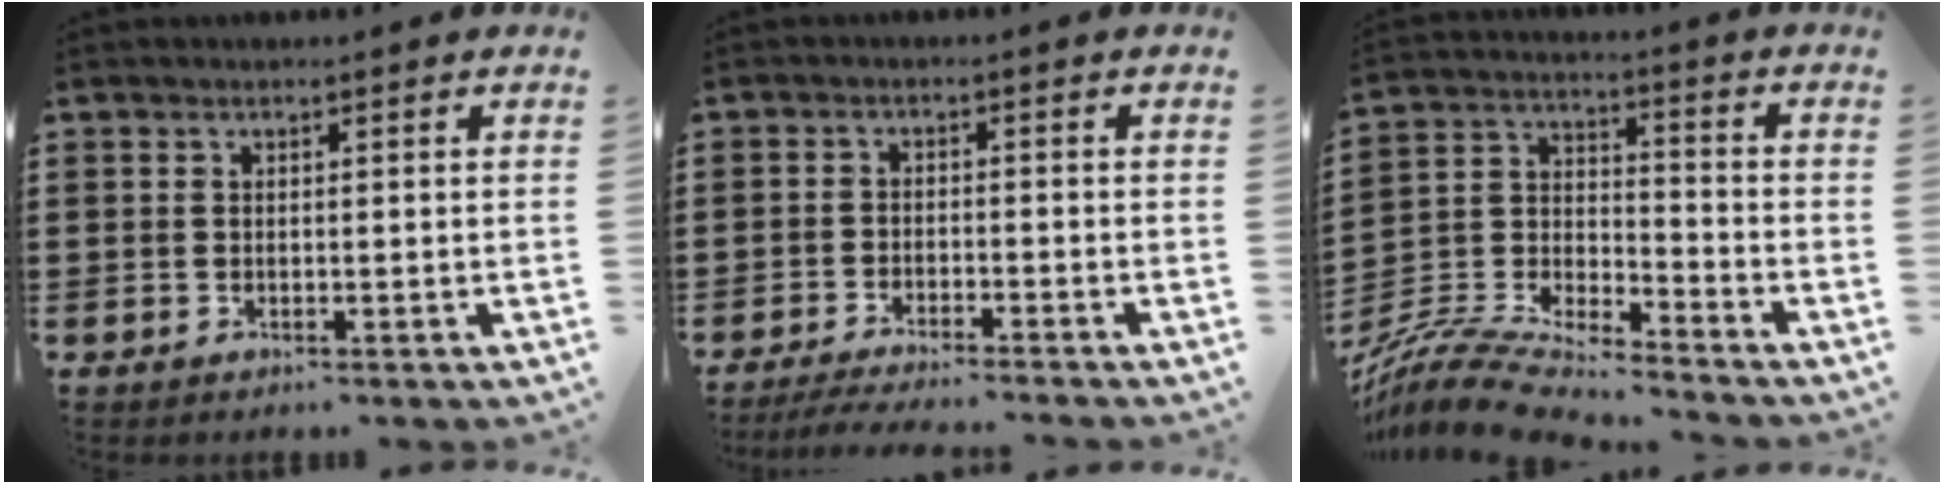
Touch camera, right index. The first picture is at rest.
{"total": 3.1, "force": [-2.9, -0.4, 0.7], "torque": [-0.018, -0.008, -0.061]}
{"total": 8.9, "force": [-8.4, 0.9, 2.8], "torque": [-0.076, 0.000, -0.175]}